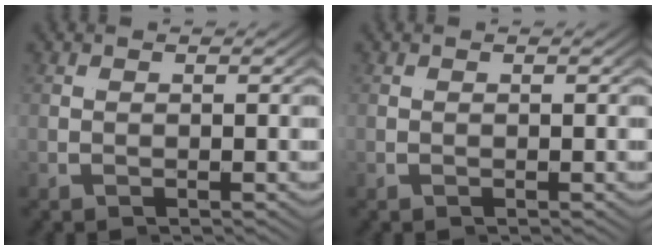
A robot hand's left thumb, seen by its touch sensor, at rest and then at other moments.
{"total": 0.0}